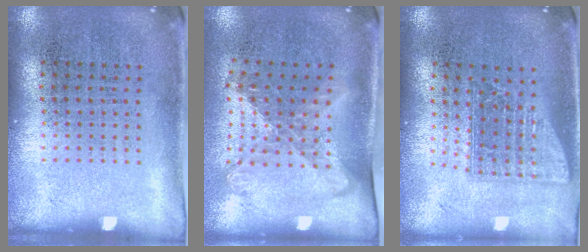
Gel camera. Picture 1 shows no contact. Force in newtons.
{"total": 1.7, "press": 1.4, "slide": 1.1}
{"total": 1.5, "press": 1.2, "slide": 0.9}